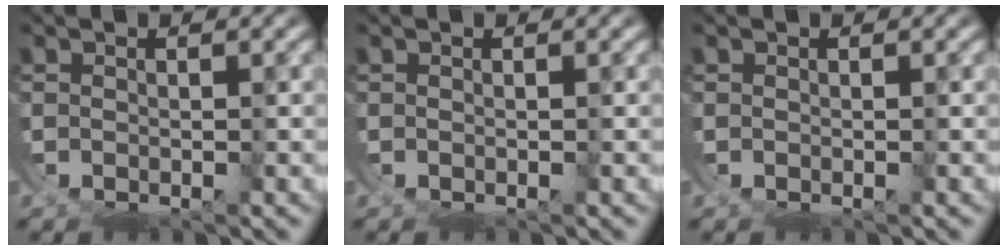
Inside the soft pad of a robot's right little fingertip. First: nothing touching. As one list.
[{"total": 0.0}, {"total": 0.0}]